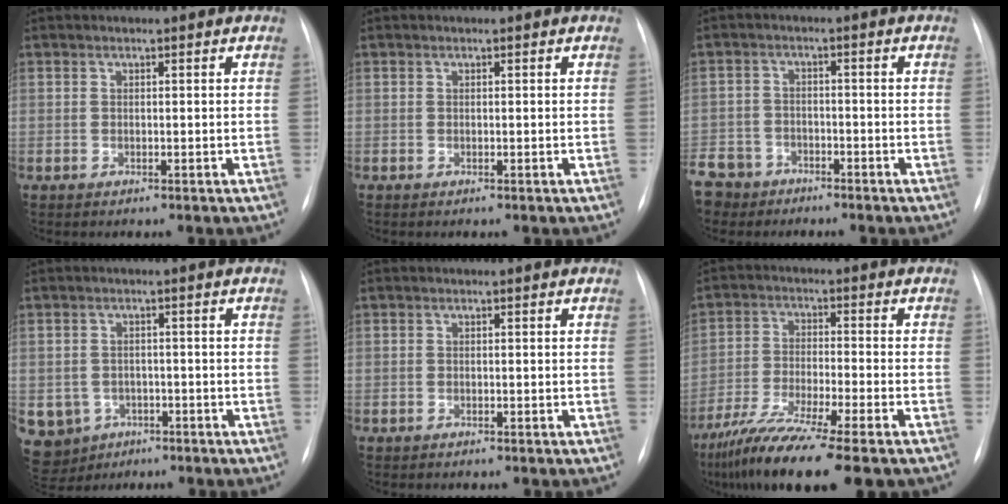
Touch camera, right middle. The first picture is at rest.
{"total": 0.0}
{"total": 9.3, "force": [-6.9, 5.9, 1.4], "torque": [-0.053, -0.004, -0.122]}
{"total": 8.1, "force": [-3.4, 7.2, 1.3], "torque": [-0.041, 0.011, -0.040]}
{"total": 0.0}
{"total": 14.5, "force": [-10.7, 0.5, 9.8], "torque": [-0.185, -0.045, -0.180]}